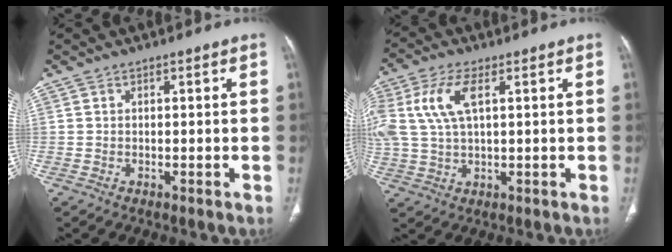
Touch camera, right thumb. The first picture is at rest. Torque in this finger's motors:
{"motor_torque": [0.22, 0.30, 1.64, 0.35, 0.27]}